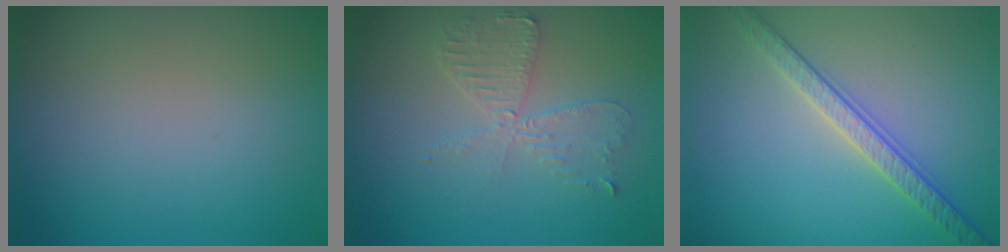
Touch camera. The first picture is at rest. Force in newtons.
{"total": 3.6, "press": 3.1, "slide": 1.9}
{"total": 3.5, "press": 3.2, "slide": 1.3}